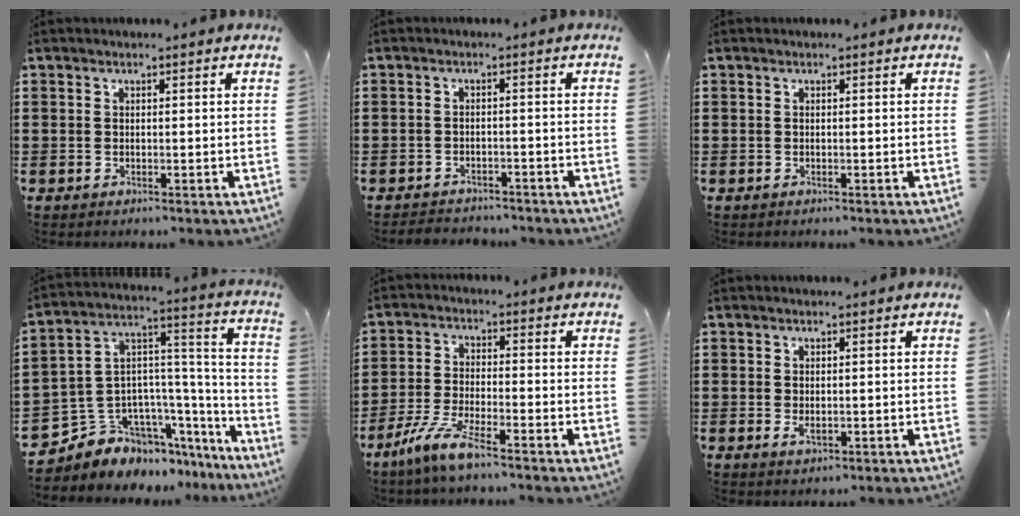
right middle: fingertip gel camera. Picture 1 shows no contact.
{"total": 2.2, "force": [-2.2, 0.3, -0.2], "torque": [-0.003, -0.002, -0.048]}
{"total": 0.0}
{"total": 6.3, "force": [-4.5, 4.4, -0.3], "torque": [-0.024, -0.017, -0.086]}
{"total": 6.4, "force": [-4.9, 0.4, 4.0], "torque": [-0.098, -0.013, -0.097]}
{"total": 1.2, "force": [-0.2, 0.5, 1.1], "torque": [-0.021, -0.002, -0.002]}